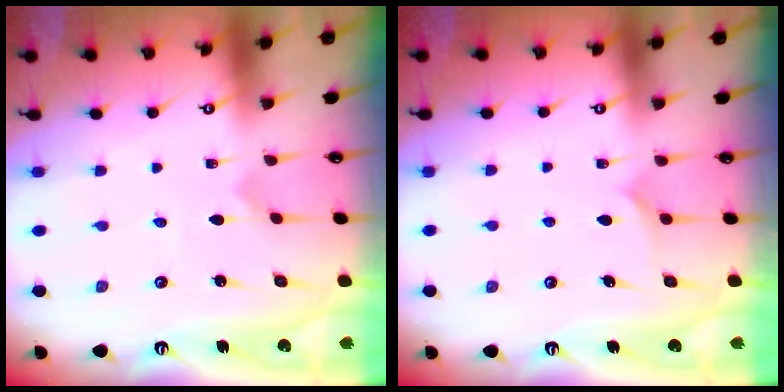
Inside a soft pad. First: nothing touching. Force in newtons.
{"total": 6.0, "press": 5.9, "slide": 0.6}